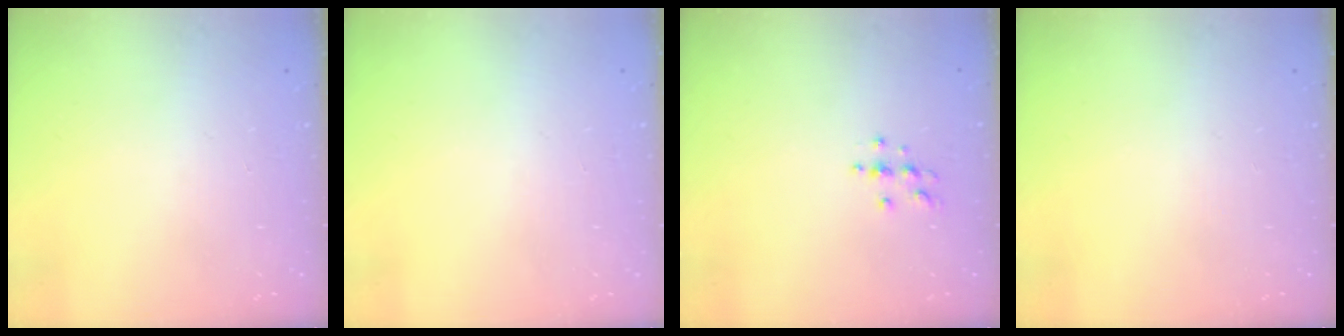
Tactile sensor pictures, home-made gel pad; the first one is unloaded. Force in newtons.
{"total": 0.0}
{"total": 3.3, "press": 3.3, "slide": 0.4}
{"total": 0.0}